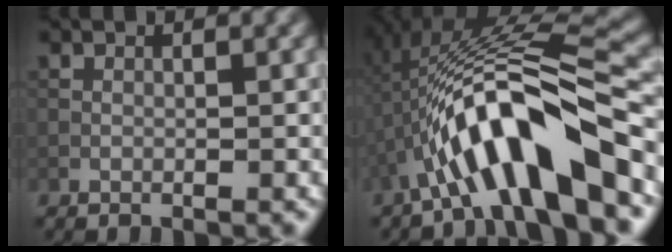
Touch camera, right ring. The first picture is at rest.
{"total": 10.6, "force": [-4.1, 2.5, 9.5], "torque": [-0.156, 0.027, -0.066]}